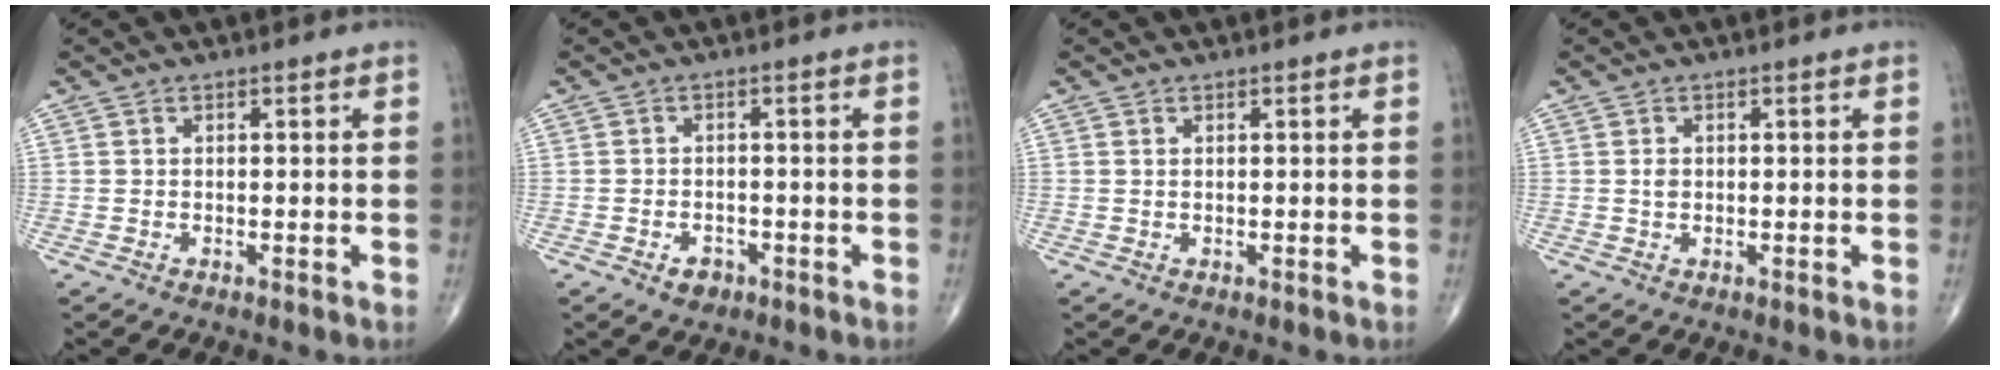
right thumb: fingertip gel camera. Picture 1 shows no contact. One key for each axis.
{"total": 2.9, "fx": -1.5, "fy": 2.0, "fz": 1.3, "tx": -0.011, "ty": 0.007, "tz": -0.019}
{"total": 0.0}
{"total": 1.6, "fx": -0.1, "fy": 1.2, "fz": 1.1, "tx": -0.018, "ty": 0.002, "tz": -0.003}